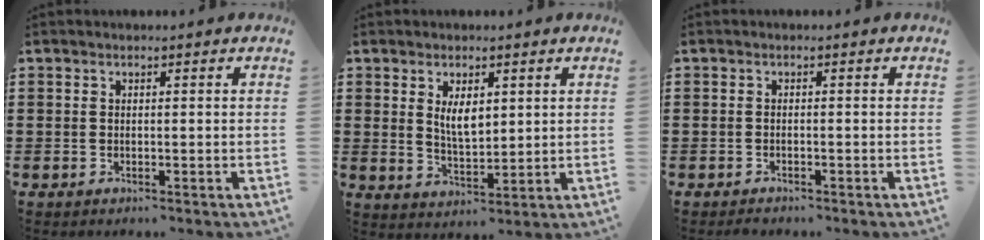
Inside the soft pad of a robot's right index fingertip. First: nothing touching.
{"total": 4.3, "force": [1.5, 1.9, 3.5], "torque": [-0.065, 0.000, 0.025]}
{"total": 0.7, "force": [-0.6, 0.1, 0.2], "torque": [-0.006, -0.004, -0.012]}